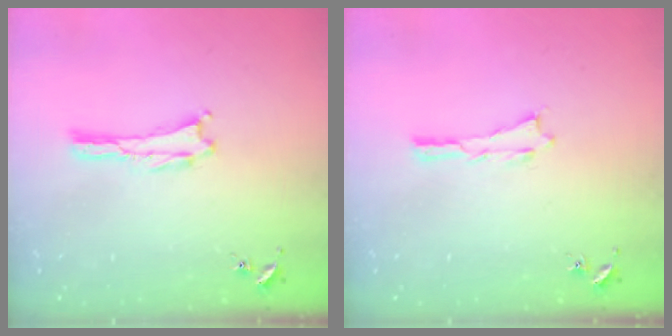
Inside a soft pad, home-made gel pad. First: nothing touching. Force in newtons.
{"total": 0.0}